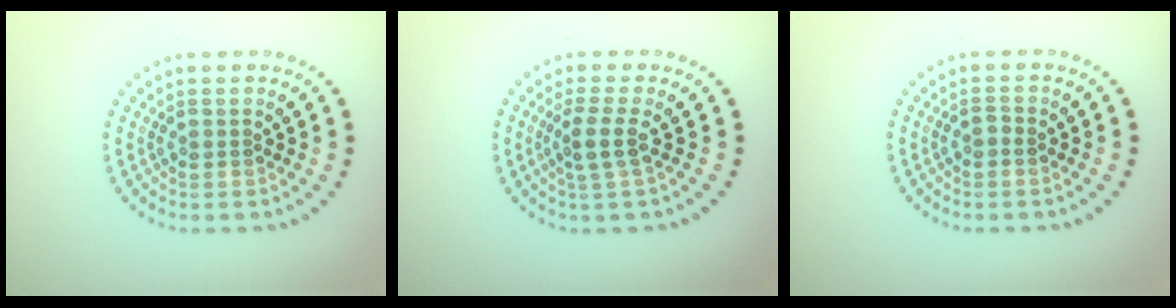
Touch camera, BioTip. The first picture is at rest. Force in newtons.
{"total": 2.1, "press": 1.6, "slide": 1.4}
{"total": 0.5, "press": 0.4, "slide": 0.3}